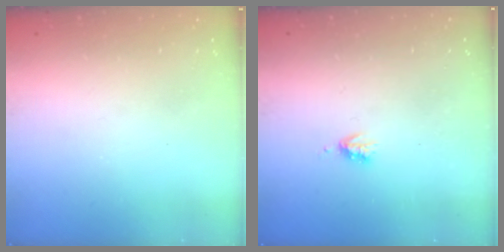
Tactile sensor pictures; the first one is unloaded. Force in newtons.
{"total": 2.9, "press": 2.8, "slide": 0.5}